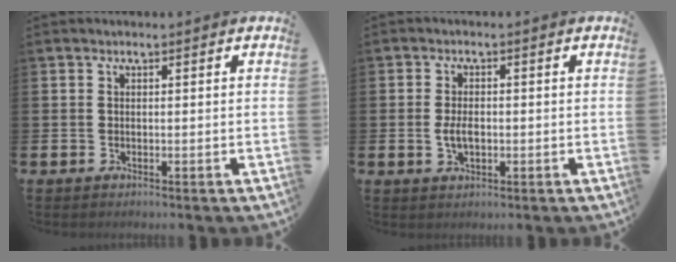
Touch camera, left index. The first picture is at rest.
{"total": 3.0, "force": [-0.2, 1.7, 2.4], "torque": [-0.037, 0.001, -0.007]}